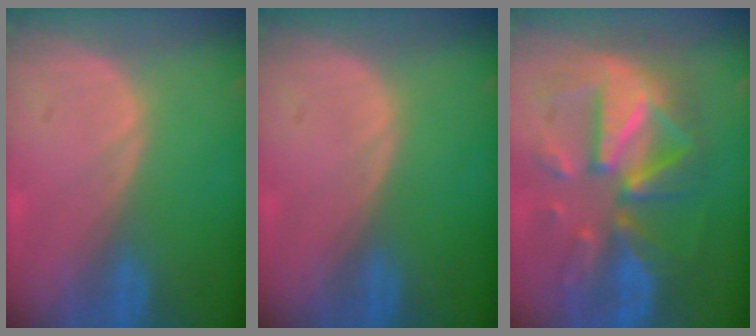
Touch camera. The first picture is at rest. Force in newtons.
{"total": 0.0}
{"total": 12.4, "press": 12.4, "slide": 1.2}